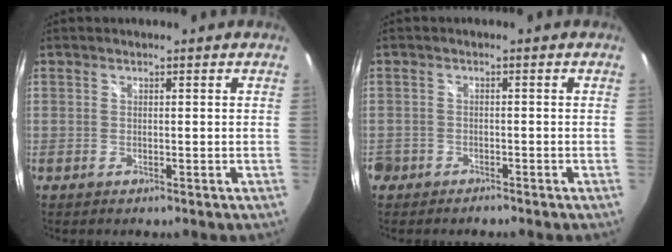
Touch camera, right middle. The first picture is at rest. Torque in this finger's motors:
{"motor_torque": [-0.05, 0.05, 0.00, -0.02]}